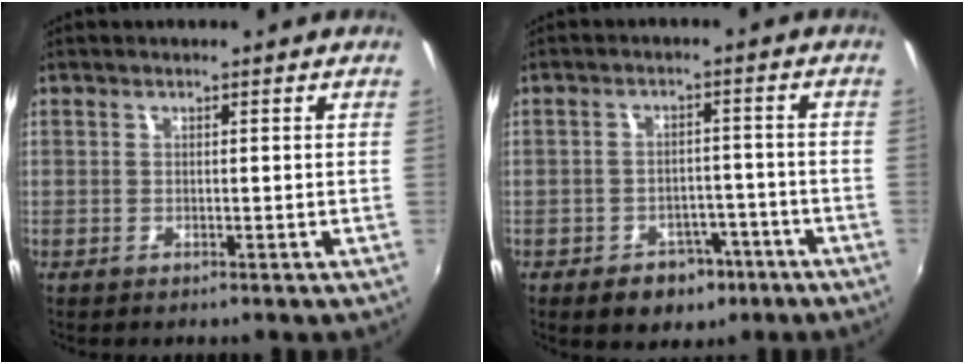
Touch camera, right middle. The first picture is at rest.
{"total": 7.7, "force": [-4.6, 5.4, 3.0], "torque": [-0.069, 0.014, -0.044]}